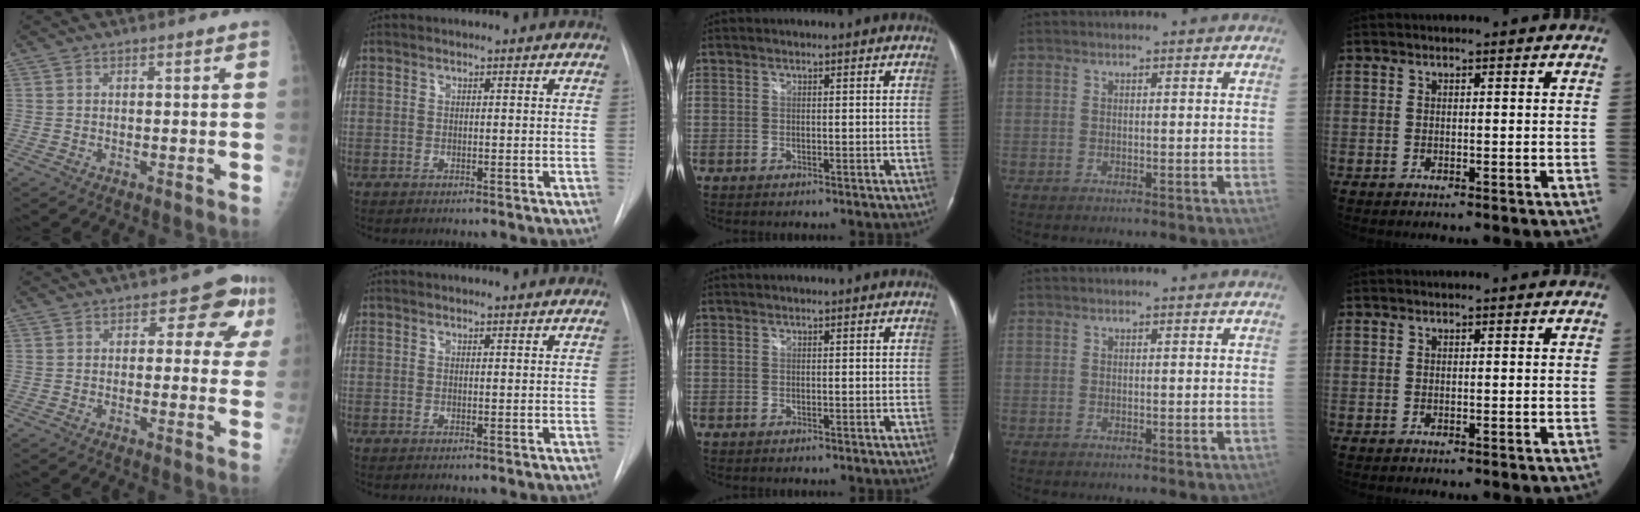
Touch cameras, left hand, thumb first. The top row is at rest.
{"thumb": {"total": 7.1, "force": [2.7, 4.5, 4.7], "torque": [-0.007, -0.002, 0.021]}, "index": {"total": 1.9, "force": [1.9, 0.1, 0.2], "torque": [-0.007, 0.012, 0.024]}}